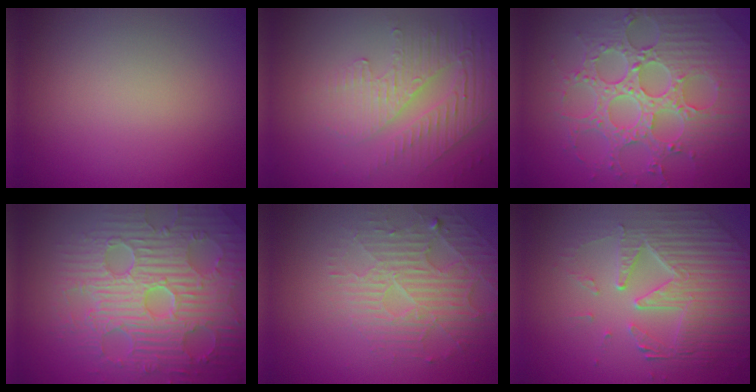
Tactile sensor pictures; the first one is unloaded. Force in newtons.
{"total": 5.3, "press": 3.3, "slide": 4.2}
{"total": 8.3, "press": 6.1, "slide": 5.6}
{"total": 9.2, "press": 6.8, "slide": 6.2}
{"total": 4.7, "press": 3.4, "slide": 3.3}
{"total": 6.7, "press": 5.1, "slide": 4.3}